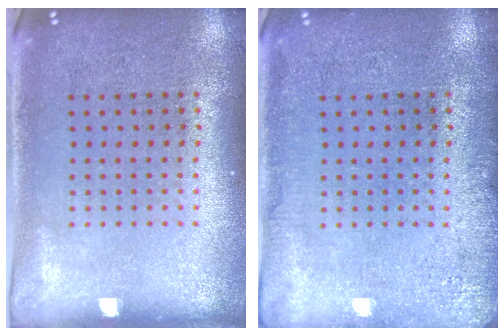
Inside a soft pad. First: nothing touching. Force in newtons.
{"total": 2.5, "press": 2.4, "slide": 0.5}